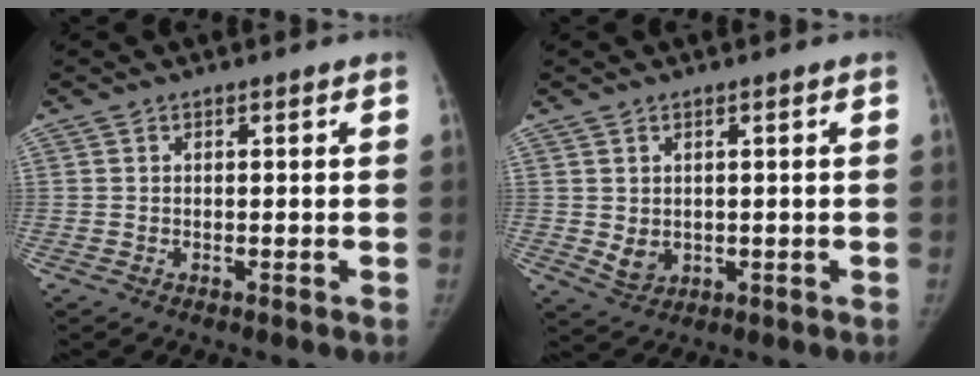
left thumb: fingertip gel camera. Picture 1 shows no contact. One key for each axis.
{"total": 3.4, "fx": 0.2, "fy": 2.7, "fz": 2.1, "tx": -0.025, "ty": -0.009, "tz": 0.016}